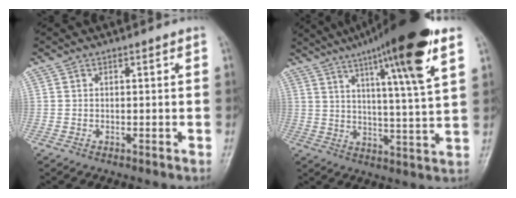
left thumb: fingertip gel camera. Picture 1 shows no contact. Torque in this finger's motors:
{"motor_torque": [1.55, -0.17, 1.73, -1.04, 0.50]}